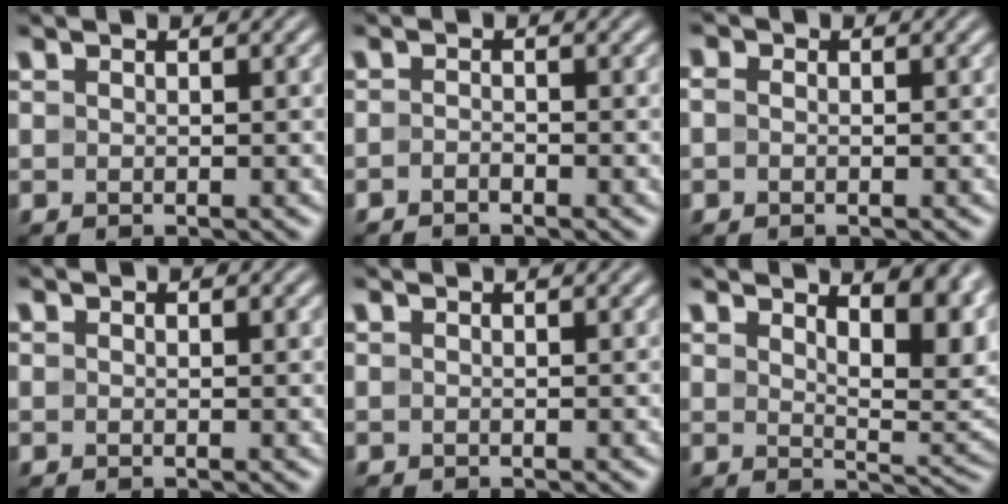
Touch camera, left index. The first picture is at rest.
{"total": 0.9, "force": [-0.8, 0.2, 0.4], "torque": [-0.008, 0.000, -0.016]}
{"total": 1.0, "force": [0.0, 0.7, 0.6], "torque": [-0.014, 0.002, -0.009]}
{"total": 0.7, "force": [0.4, 0.1, 0.6], "torque": [-0.008, -0.002, 0.006]}
{"total": 0.8, "force": [0.7, 0.2, 0.4], "torque": [-0.003, 0.000, 0.009]}
{"total": 8.8, "force": [5.0, 3.1, 6.6], "torque": [-0.063, 0.015, 0.071]}